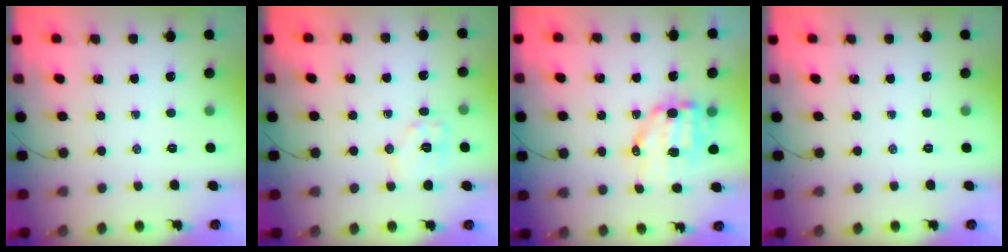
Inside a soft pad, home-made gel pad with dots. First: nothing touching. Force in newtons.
{"total": 7.7, "press": 7.7, "slide": 0.4}
{"total": 10.0, "press": 9.8, "slide": 1.9}
{"total": 0.0}